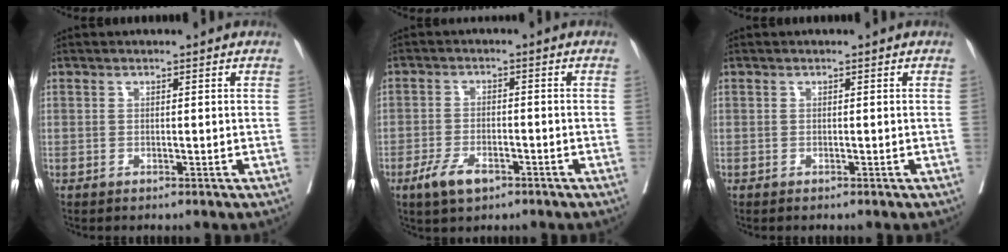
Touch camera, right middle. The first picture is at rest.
{"total": 5.0, "force": [-3.0, 2.1, 3.4], "torque": [-0.070, -0.003, -0.051]}
{"total": 0.0}